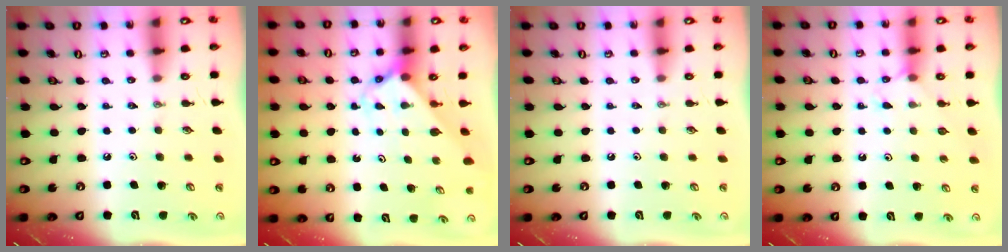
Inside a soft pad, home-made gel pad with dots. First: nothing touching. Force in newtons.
{"total": 2.2, "press": 2.2, "slide": 0.1}
{"total": 0.0}
{"total": 4.5, "press": 4.4, "slide": 0.6}